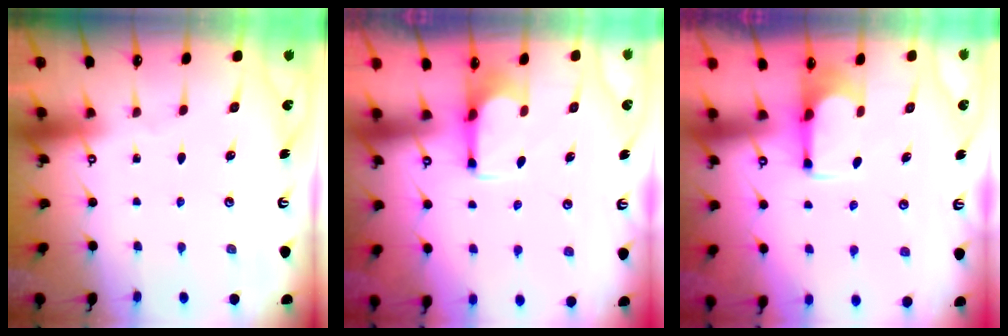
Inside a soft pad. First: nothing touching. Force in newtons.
{"total": 2.6, "press": 2.5, "slide": 0.8}
{"total": 1.8, "press": 1.5, "slide": 0.9}